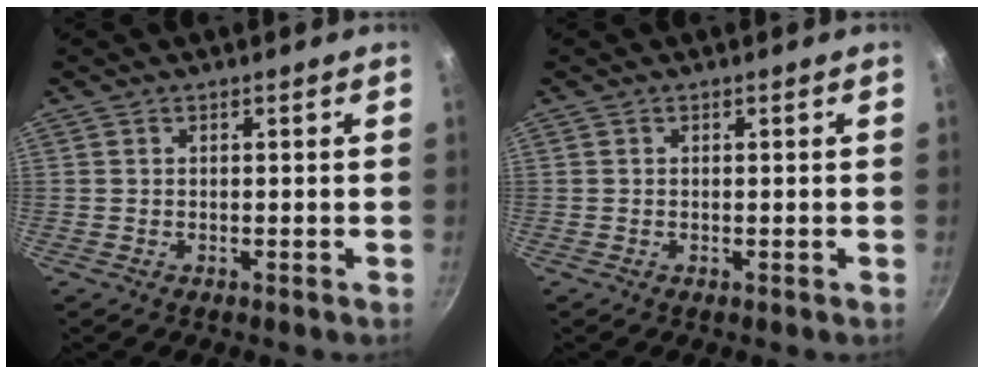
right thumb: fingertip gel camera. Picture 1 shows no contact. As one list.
[{"total": 0.0}]